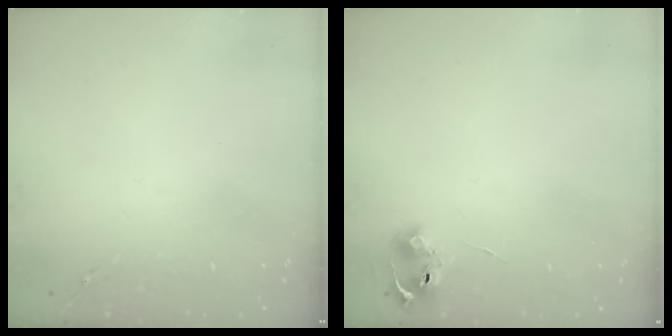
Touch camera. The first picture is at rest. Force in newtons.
{"total": 6.3, "press": 6.3, "slide": 0.8}